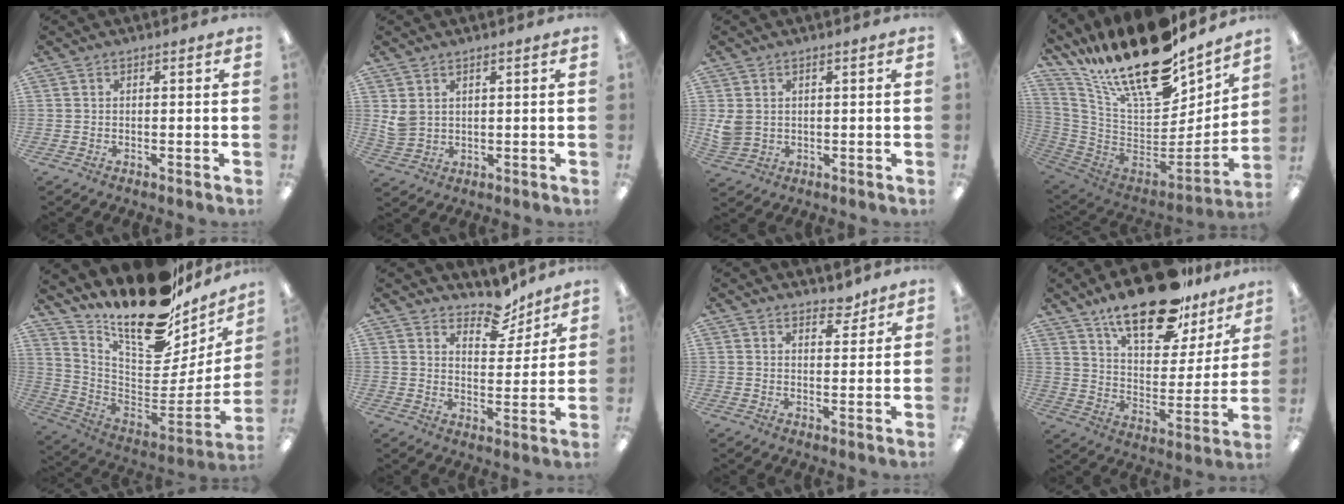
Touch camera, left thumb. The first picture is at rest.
{"total": 3.7, "force": [2.1, 2.6, 1.7], "torque": [-0.037, -0.004, 0.041]}
{"total": 3.9, "force": [1.3, 3.2, 1.9], "torque": [-0.030, 0.003, 0.027]}
{"total": 23.8, "force": [17.3, 8.5, 13.9], "torque": [-0.250, -0.130, 0.297]}
{"total": 19.8, "force": [16.4, 6.9, 8.7], "torque": [-0.132, -0.146, 0.277]}
{"total": 9.1, "force": [7.6, 4.0, 2.8], "torque": [-0.026, -0.057, 0.135]}
{"total": 4.0, "force": [3.5, 1.7, 0.9], "torque": [0.009, -0.027, 0.059]}
{"total": 22.0, "force": [15.9, 9.1, 12.3], "torque": [-0.191, -0.096, 0.272]}